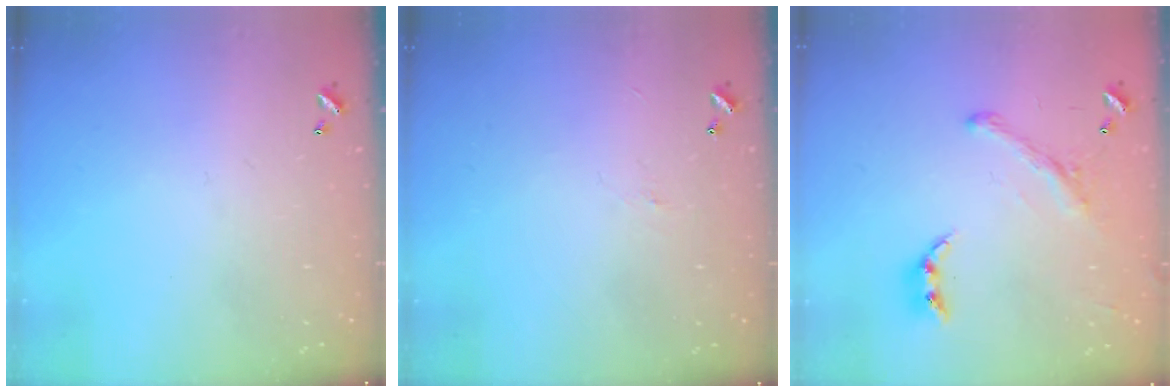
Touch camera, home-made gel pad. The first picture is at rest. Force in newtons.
{"total": 1.8, "press": 1.7, "slide": 0.6}
{"total": 2.0, "press": 1.5, "slide": 1.2}